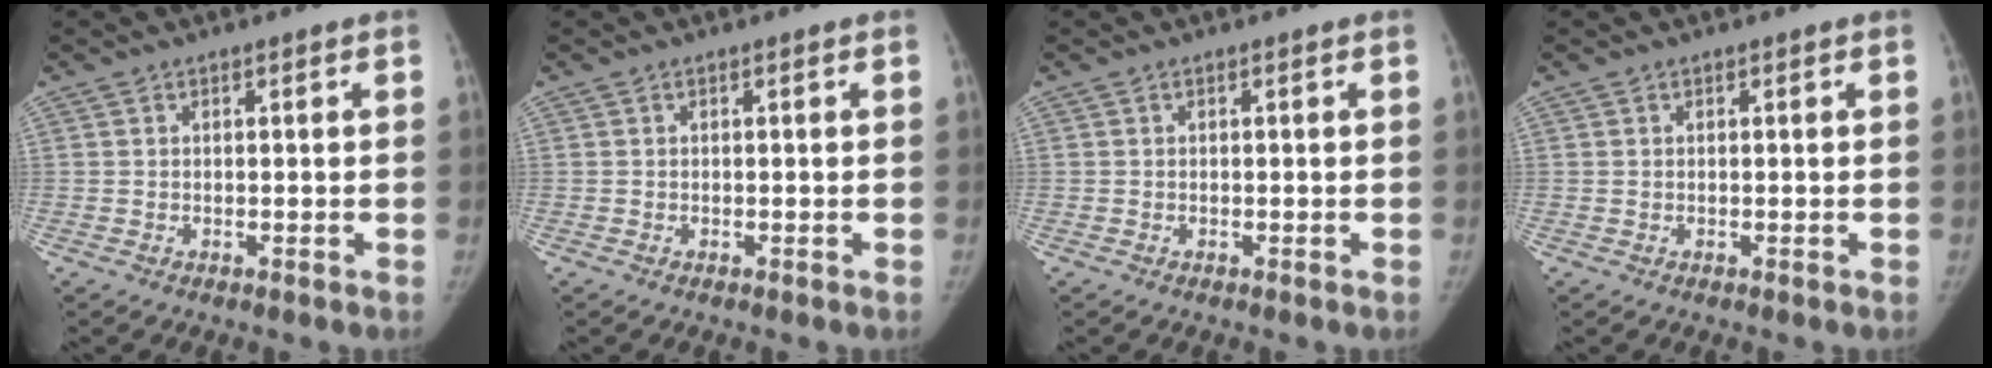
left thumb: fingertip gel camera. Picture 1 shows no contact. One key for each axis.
{"total": 0.0}
{"total": 0.0}
{"total": 0.0}